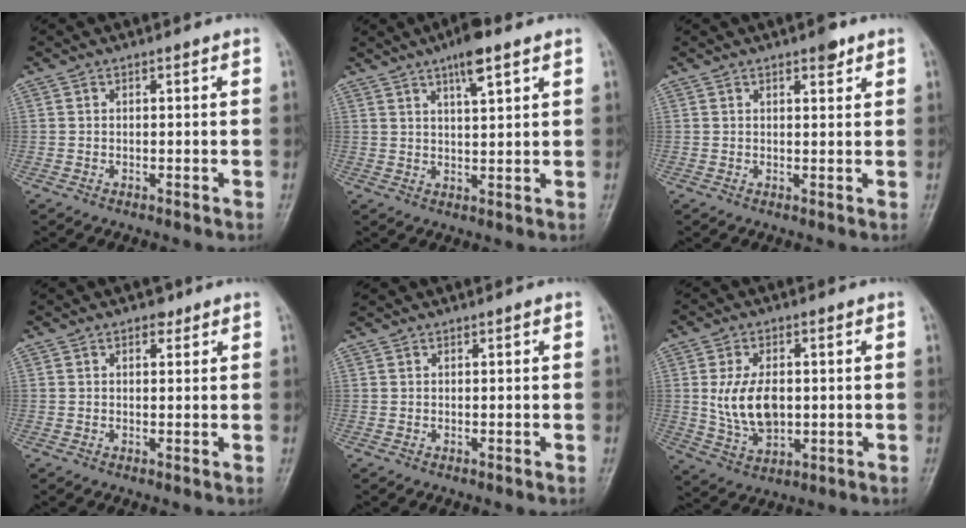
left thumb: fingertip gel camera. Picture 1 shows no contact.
{"total": 6.5, "force": [4.0, 1.4, 4.9], "torque": [-0.077, -0.015, 0.066]}
{"total": 2.7, "force": [1.9, 1.0, 1.7], "torque": [-0.015, -0.009, 0.025]}
{"total": 2.0, "force": [1.4, 1.2, 0.8], "torque": [0.000, -0.006, 0.015]}
{"total": 1.4, "force": [1.3, 0.2, 0.3], "torque": [-0.007, 0.014, 0.029]}
{"total": 9.4, "force": [0.7, 5.8, 7.4], "torque": [-0.127, -0.010, 0.023]}